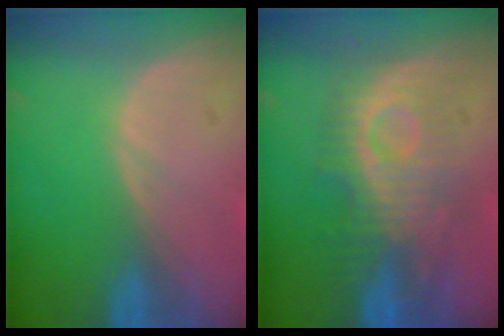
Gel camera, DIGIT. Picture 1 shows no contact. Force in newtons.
{"total": 8.8, "press": 8.7, "slide": 1.1}